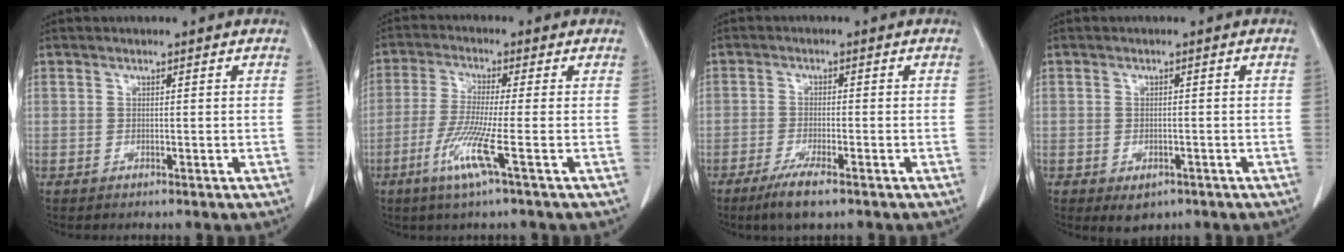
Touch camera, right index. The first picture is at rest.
{"total": 7.6, "force": [-3.2, -0.9, 6.8], "torque": [-0.140, -0.023, -0.071]}
{"total": 4.9, "force": [-3.3, 0.4, 3.5], "torque": [-0.074, -0.013, -0.058]}
{"total": 3.0, "force": [-1.7, 1.8, 1.7], "torque": [-0.020, -0.002, -0.012]}